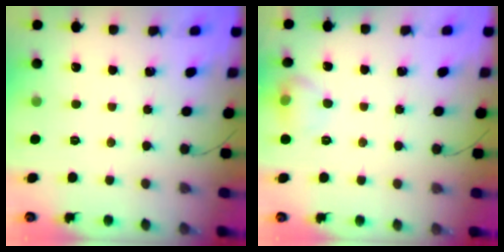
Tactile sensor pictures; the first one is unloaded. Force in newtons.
{"total": 6.8, "press": 6.6, "slide": 1.3}